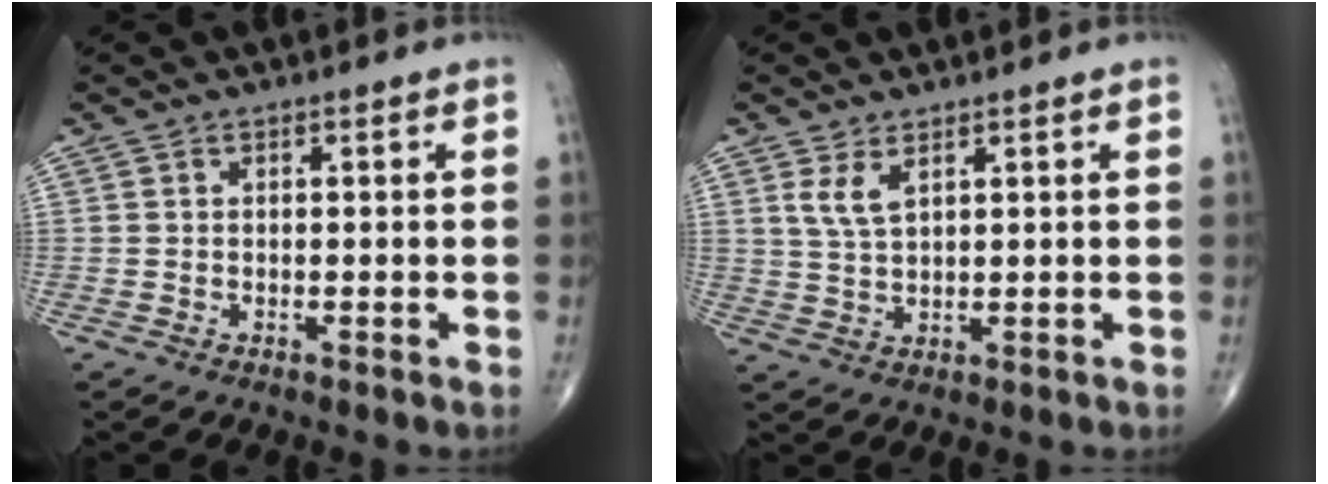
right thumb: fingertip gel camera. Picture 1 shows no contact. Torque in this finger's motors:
{"motor_torque": [0.05, 0.05, 0.43, 0.53, 0.03]}